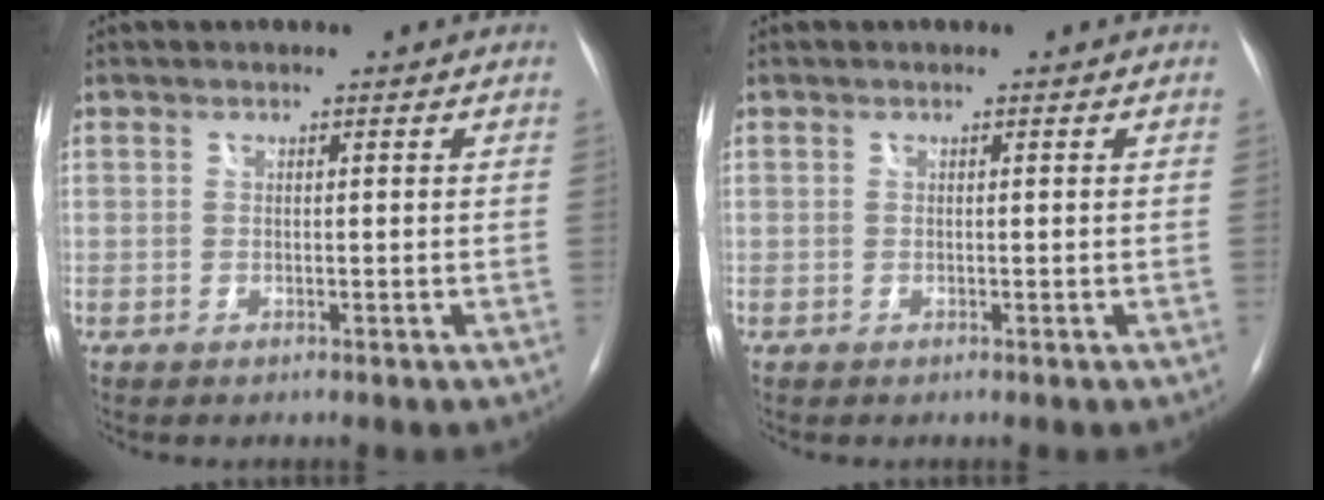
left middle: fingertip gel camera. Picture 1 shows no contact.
{"total": 0.0}